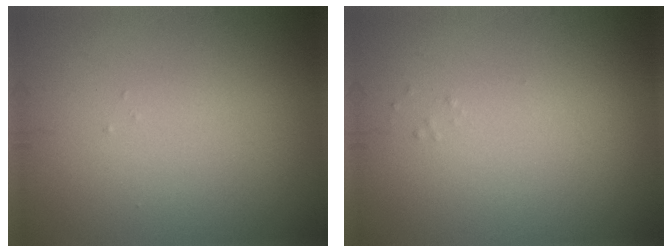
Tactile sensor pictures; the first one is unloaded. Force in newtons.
{"total": 0.0}